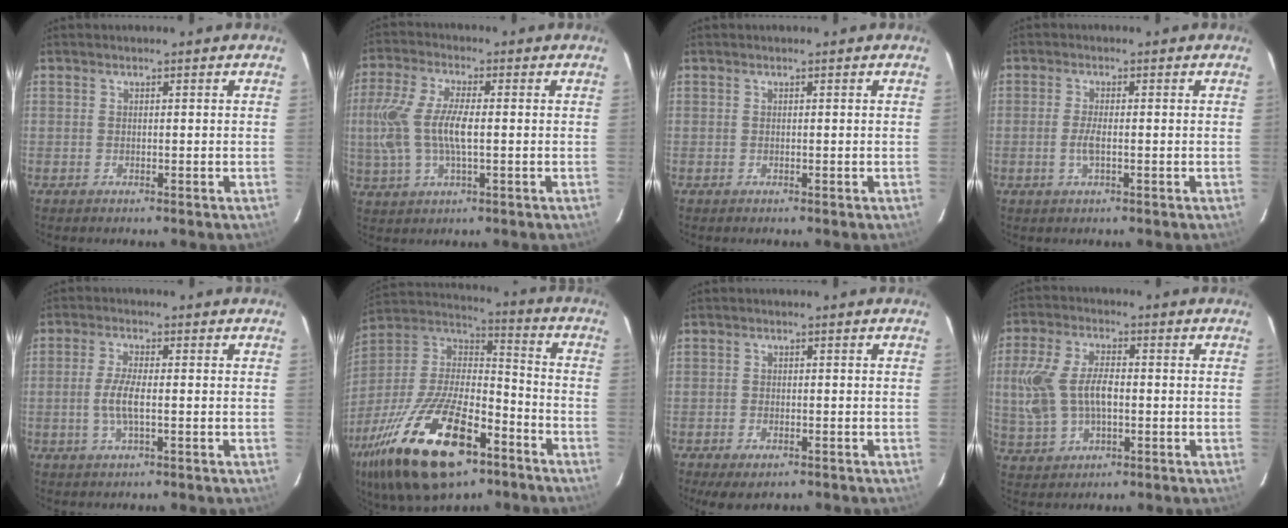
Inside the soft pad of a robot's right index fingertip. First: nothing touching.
{"total": 11.7, "force": [-0.2, 4.2, 10.9], "torque": [-0.233, 0.002, -0.001]}
{"total": 0.0}
{"total": 2.8, "force": [-0.7, 0.6, 2.6], "torque": [-0.054, -0.004, -0.014]}
{"total": 4.7, "force": [-0.9, 1.1, 4.5], "torque": [-0.091, -0.004, -0.015]}
{"total": 28.4, "force": [-15.6, 12.4, 20.3], "torque": [-0.408, -0.028, -0.261]}
{"total": 4.4, "force": [-2.9, 2.1, 2.6], "torque": [-0.065, -0.017, -0.045]}
{"total": 11.4, "force": [-0.4, 6.6, 9.3], "torque": [-0.203, 0.008, -0.001]}